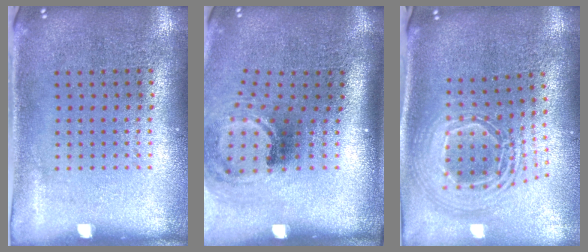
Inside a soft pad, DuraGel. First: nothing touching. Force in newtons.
{"total": 2.0, "press": 1.3, "slide": 1.5}
{"total": 2.5, "press": 1.9, "slide": 1.7}